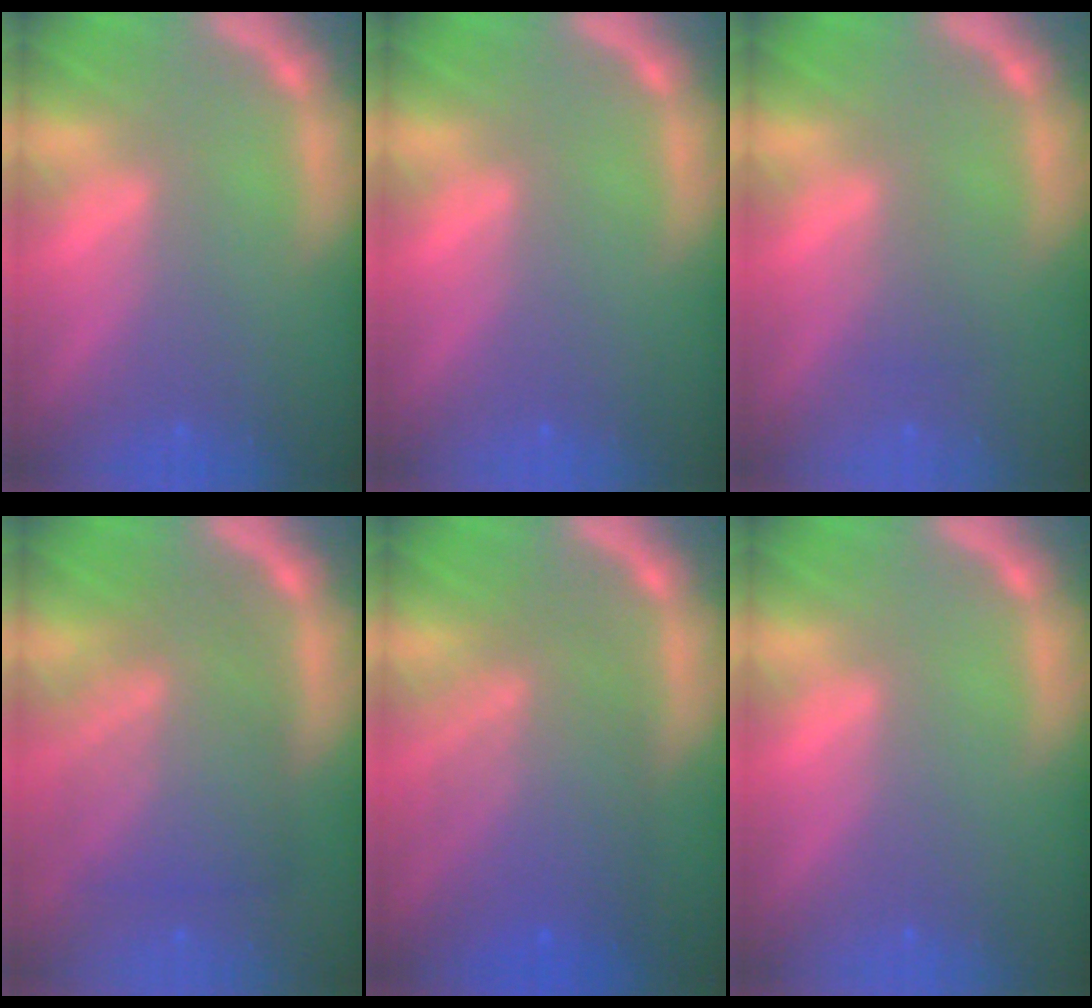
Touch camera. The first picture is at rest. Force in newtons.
{"total": 0.0}
{"total": 1.0}
{"total": 8.1}
{"total": 8.0}
{"total": 0.0}